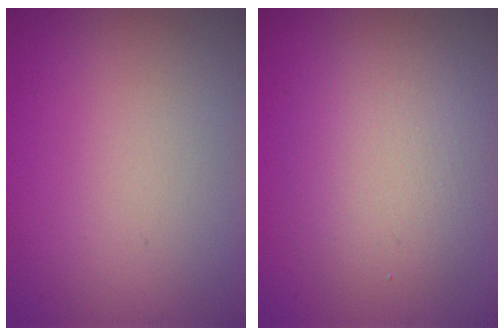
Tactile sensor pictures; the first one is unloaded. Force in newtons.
{"total": 5.0, "press": 5.0, "slide": 0.4}